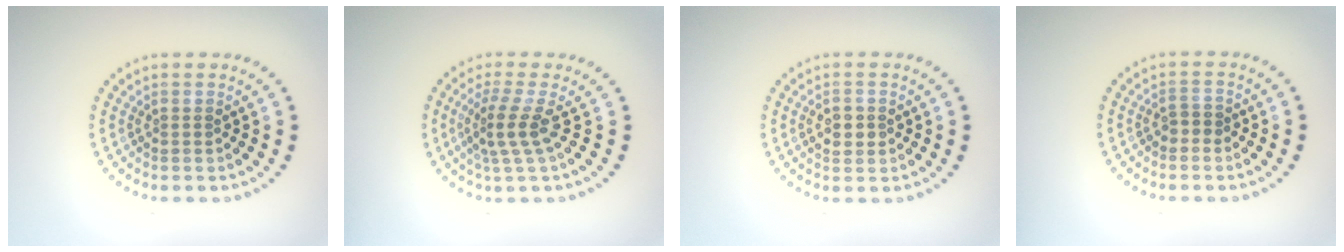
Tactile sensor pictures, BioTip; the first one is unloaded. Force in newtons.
{"total": 2.9, "press": 2.0, "slide": 2.1}
{"total": 2.4, "press": 2.4, "slide": 0.0}
{"total": 1.1, "press": 1.0, "slide": 0.5}